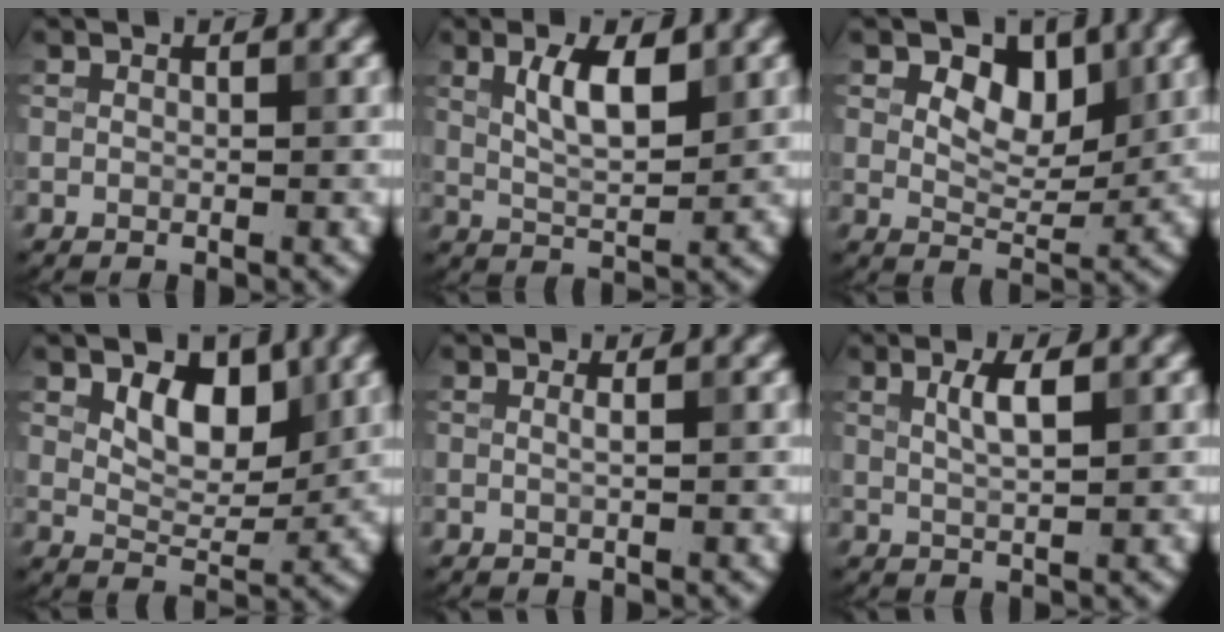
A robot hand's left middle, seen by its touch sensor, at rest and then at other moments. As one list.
[{"total": 4.2, "force": [1.7, 1.4, 3.5], "torque": [-0.070, 0.002, 0.030]}, {"total": 4.5, "force": [1.9, 2.7, 3.0], "torque": [-0.043, -0.003, 0.022]}, {"total": 4.6, "force": [2.0, 2.7, 3.2], "torque": [-0.055, -0.006, 0.029]}, {"total": 0.8, "force": [0.1, 0.3, 0.7], "torque": [-0.010, 0.001, -0.004]}, {"total": 2.4, "force": [0.9, 0.6, 2.2], "torque": [-0.039, 0.002, 0.016]}]